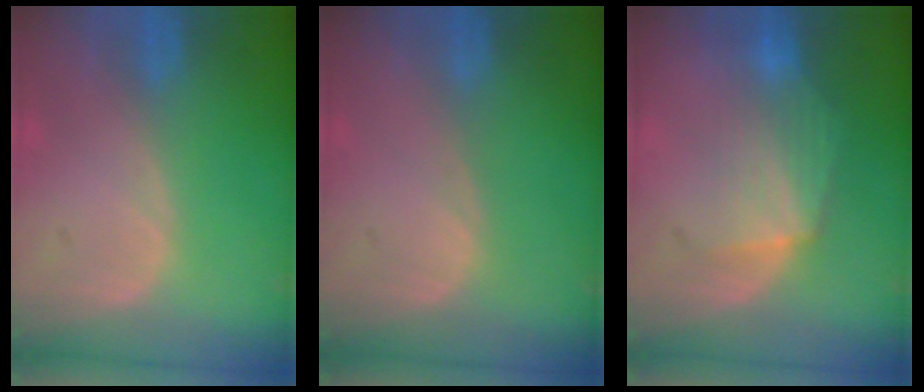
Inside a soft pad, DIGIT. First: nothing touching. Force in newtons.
{"total": 0.0}
{"total": 7.0, "press": 6.5, "slide": 2.5}